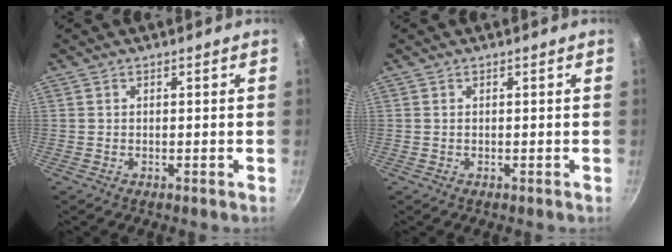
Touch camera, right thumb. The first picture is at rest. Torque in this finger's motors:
{"motor_torque": [0.17, 0.08, 0.41, -0.03, 0.05]}